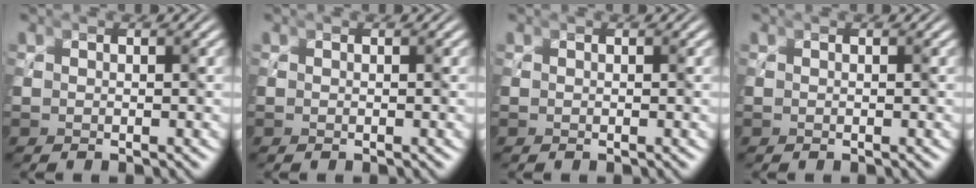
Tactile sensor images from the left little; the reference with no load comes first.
{"total": 0.0}
{"total": 0.0}
{"total": 0.0}